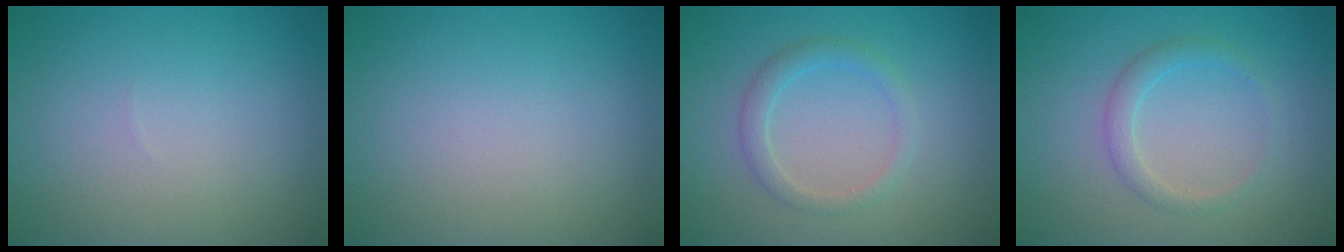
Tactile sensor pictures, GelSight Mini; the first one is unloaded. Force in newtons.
{"total": 0.0}
{"total": 2.0, "press": 2.0, "slide": 0.2}
{"total": 1.8, "press": 1.8, "slide": 0.0}